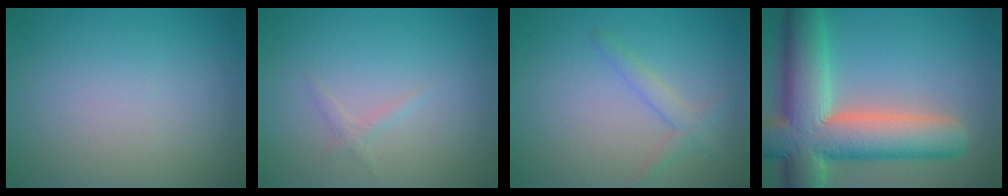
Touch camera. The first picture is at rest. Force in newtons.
{"total": 0.8, "press": 0.8, "slide": 0.0}
{"total": 1.7, "press": 1.7, "slide": 0.1}
{"total": 12.6, "press": 12.6, "slide": 1.2}